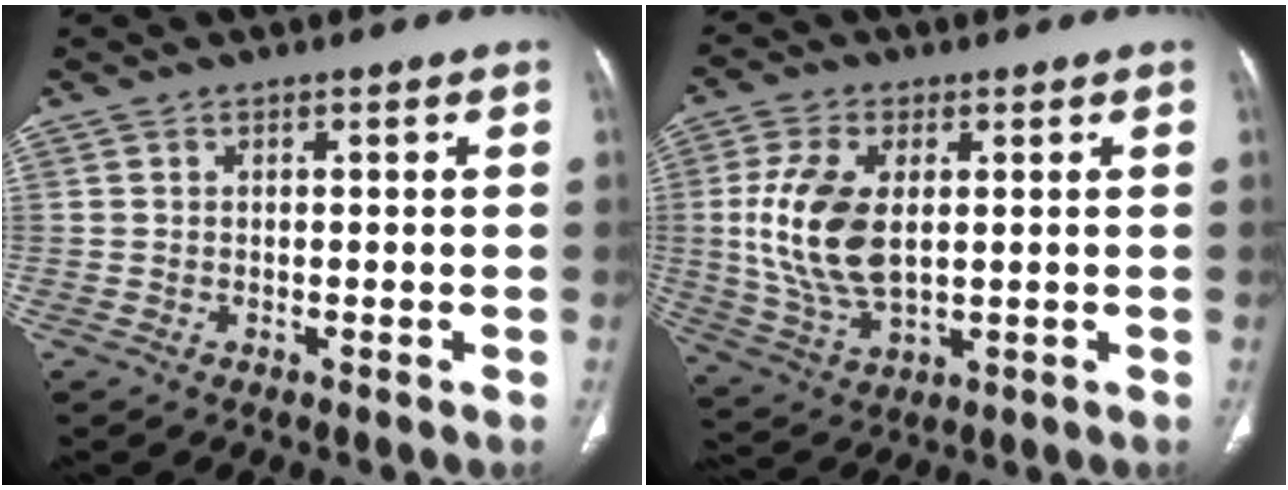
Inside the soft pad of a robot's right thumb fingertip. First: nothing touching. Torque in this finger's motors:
{"motor_torque": [2.27, 1.44, 1.10, -1.45, 0.36]}